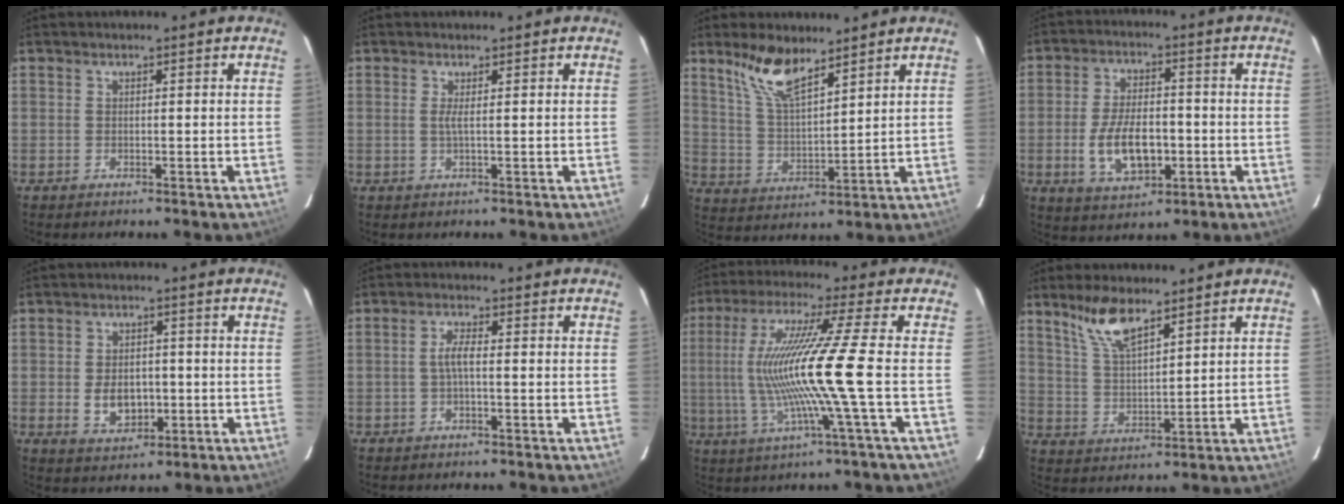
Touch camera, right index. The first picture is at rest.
{"total": 1.0, "force": [0.2, -0.3, 0.9], "torque": [-0.021, -0.003, 0.002]}
{"total": 9.5, "force": [7.0, 2.8, 5.7], "torque": [-0.112, 0.007, 0.146]}
{"total": 10.7, "force": [-2.6, 5.5, 8.8], "torque": [-0.178, -0.003, -0.036]}
{"total": 6.5, "force": [-1.1, 4.6, 4.4], "torque": [-0.086, -0.003, -0.009]}
{"total": 2.7, "force": [-0.4, 0.5, 2.6], "torque": [-0.053, 0.006, -0.007]}
{"total": 14.9, "force": [-1.7, -2.4, 14.6], "torque": [-0.271, -0.012, -0.025]}
{"total": 8.3, "force": [6.0, 2.3, 5.2], "torque": [-0.103, 0.005, 0.127]}